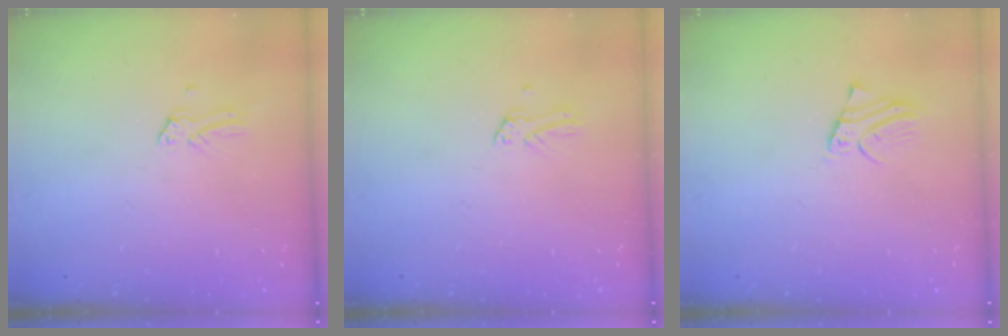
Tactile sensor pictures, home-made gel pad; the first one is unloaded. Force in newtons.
{"total": 0.0}
{"total": 2.6, "press": 2.6, "slide": 0.1}